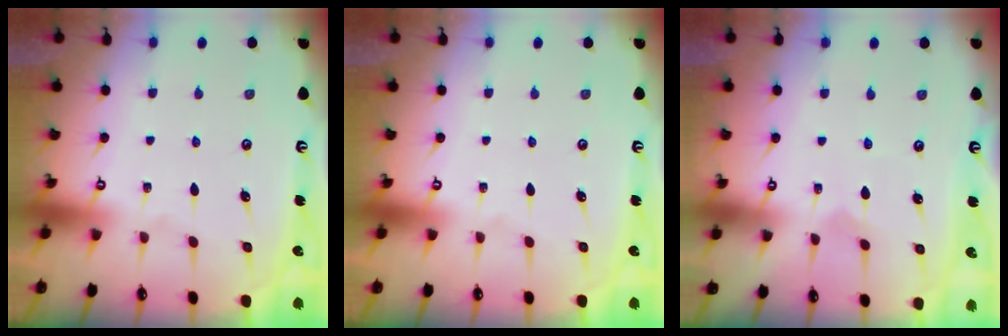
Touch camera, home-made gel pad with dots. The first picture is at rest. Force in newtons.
{"total": 0.0}
{"total": 2.0, "press": 2.0, "slide": 0.2}